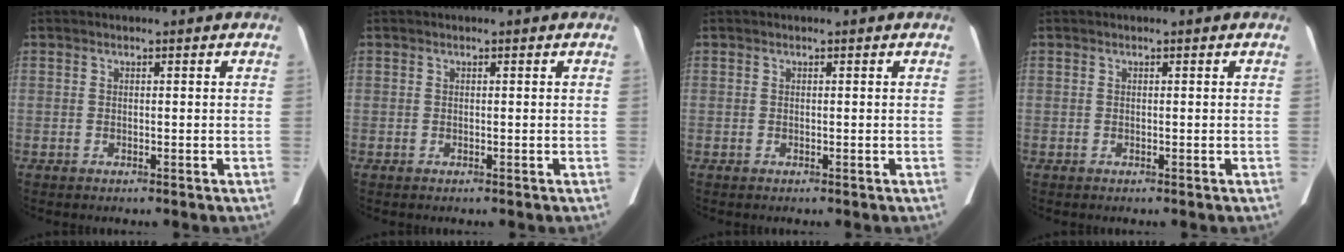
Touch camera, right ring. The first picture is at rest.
{"total": 0.0}
{"total": 0.0}
{"total": 0.0}